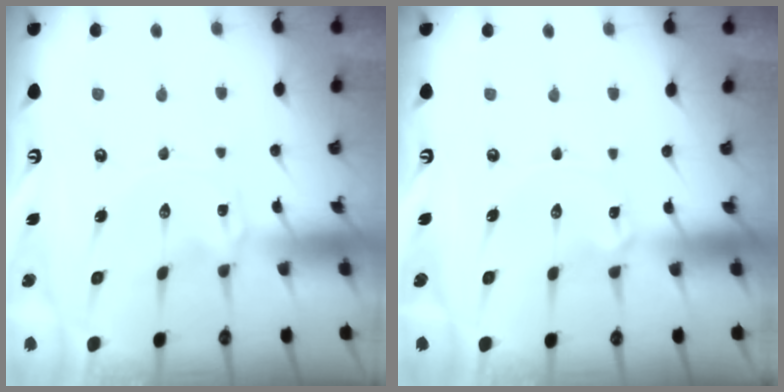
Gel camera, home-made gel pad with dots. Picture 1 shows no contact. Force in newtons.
{"total": 1.2, "press": 1.1, "slide": 0.1}